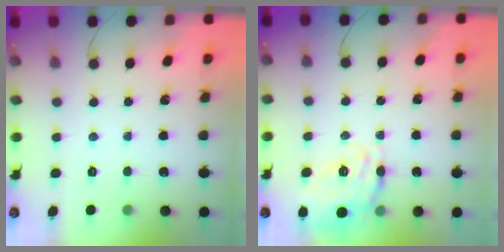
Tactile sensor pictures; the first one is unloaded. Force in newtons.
{"total": 16.8, "press": 16.7, "slide": 1.9}